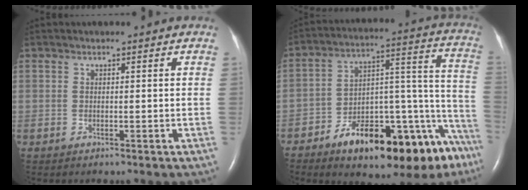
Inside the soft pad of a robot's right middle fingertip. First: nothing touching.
{"total": 24.5, "force": [-17.0, 7.7, 15.9], "torque": [-0.132, 0.049, -0.236]}